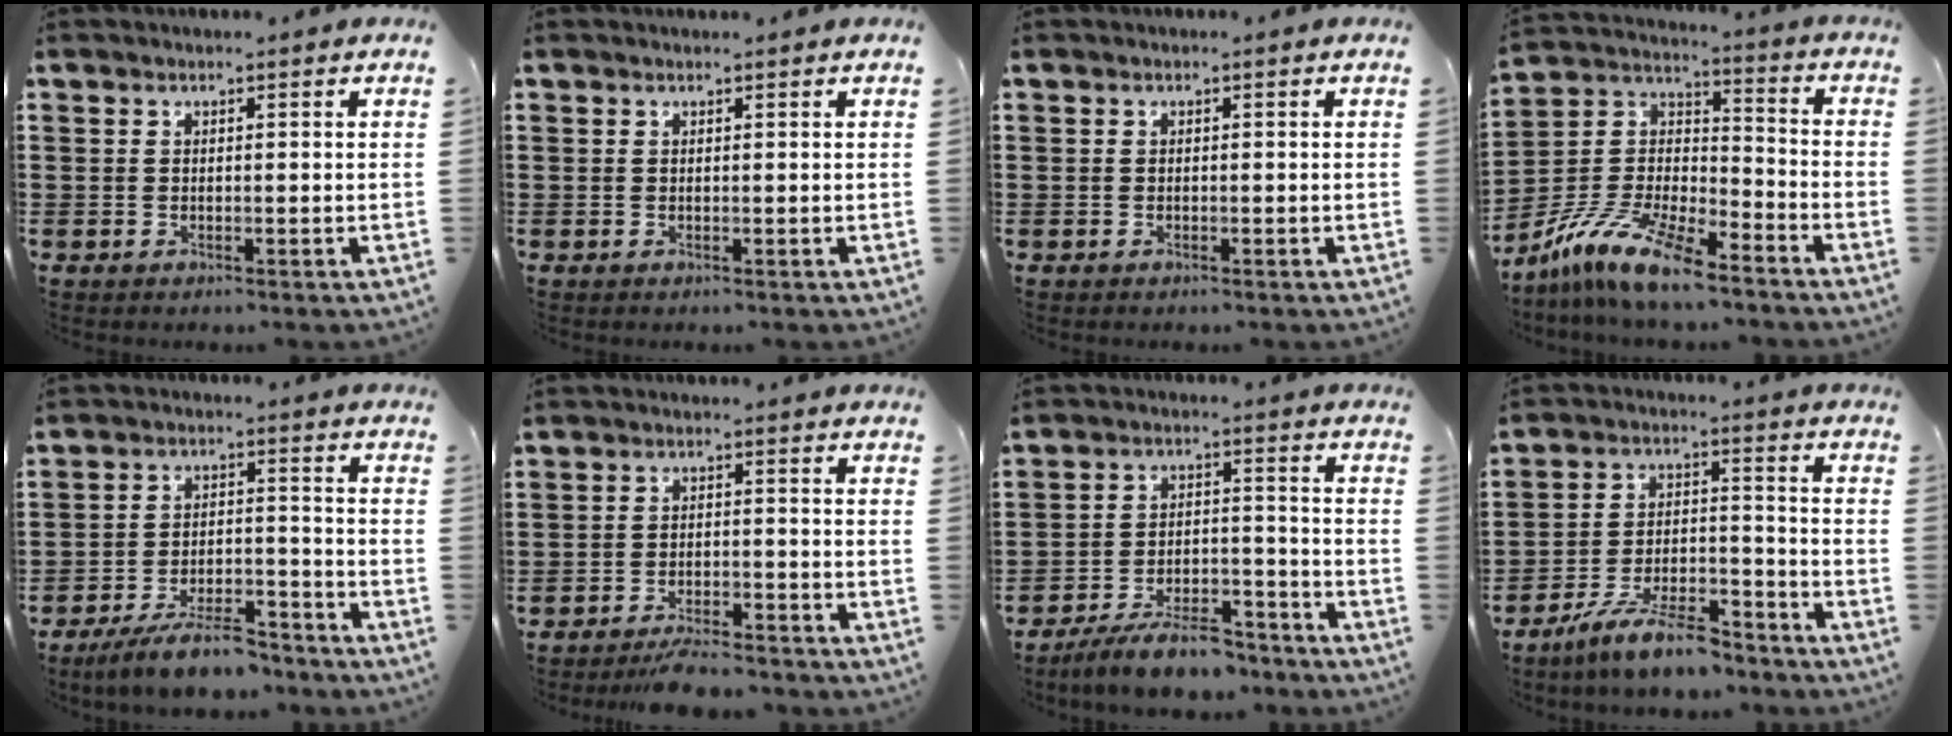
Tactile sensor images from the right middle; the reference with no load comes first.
{"total": 0.0}
{"total": 0.0}
{"total": 11.6, "force": [-9.4, 2.2, 6.4], "torque": [-0.153, 0.011, -0.194]}
{"total": 8.7, "force": [-7.4, 1.9, 4.0], "torque": [-0.070, 0.014, -0.139]}
{"total": 4.5, "force": [-4.2, 0.6, 1.3], "torque": [-0.022, 0.004, -0.085]}
{"total": 8.7, "force": [-7.6, 2.0, 3.7], "torque": [-0.057, 0.021, -0.141]}
{"total": 9.9, "force": [-8.2, 1.6, 5.2], "torque": [-0.105, 0.014, -0.159]}